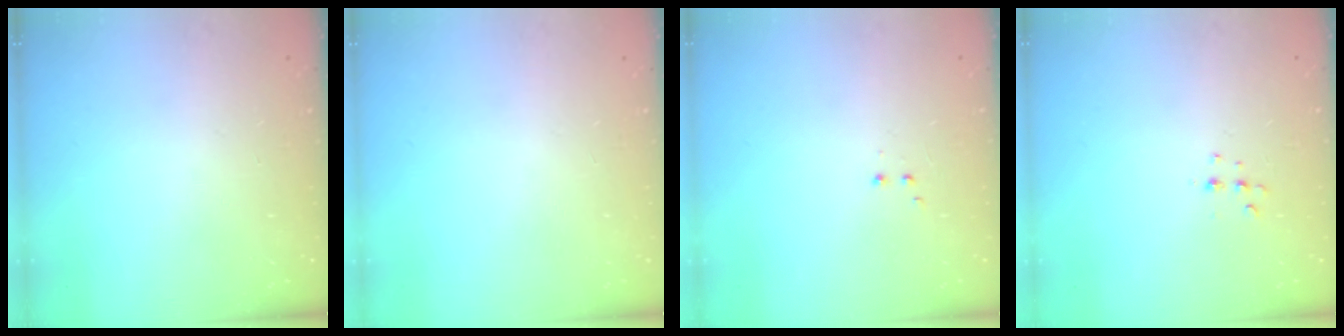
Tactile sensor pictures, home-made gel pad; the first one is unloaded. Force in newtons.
{"total": 0.0}
{"total": 1.9, "press": 1.8, "slide": 0.5}
{"total": 4.3, "press": 4.2, "slide": 0.8}